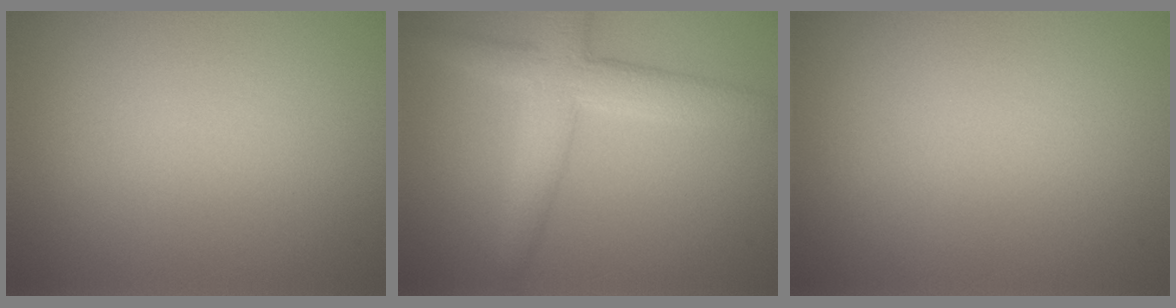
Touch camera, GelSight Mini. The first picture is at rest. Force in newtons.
{"total": 4.9, "press": 4.9, "slide": 0.3}
{"total": 0.0}